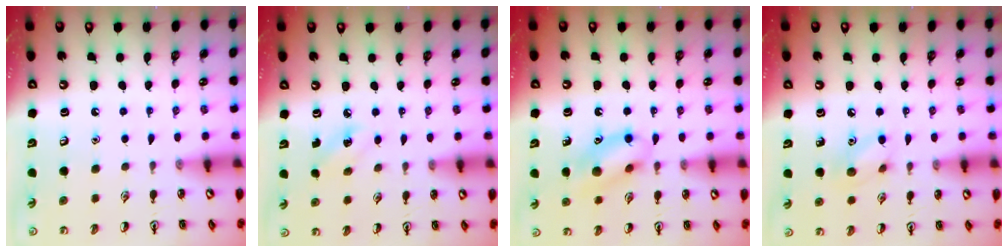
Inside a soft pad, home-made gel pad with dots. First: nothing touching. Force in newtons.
{"total": 3.8, "press": 3.6, "slide": 1.2}
{"total": 12.1, "press": 12.0, "slide": 0.8}
{"total": 6.8, "press": 6.7, "slide": 1.4}